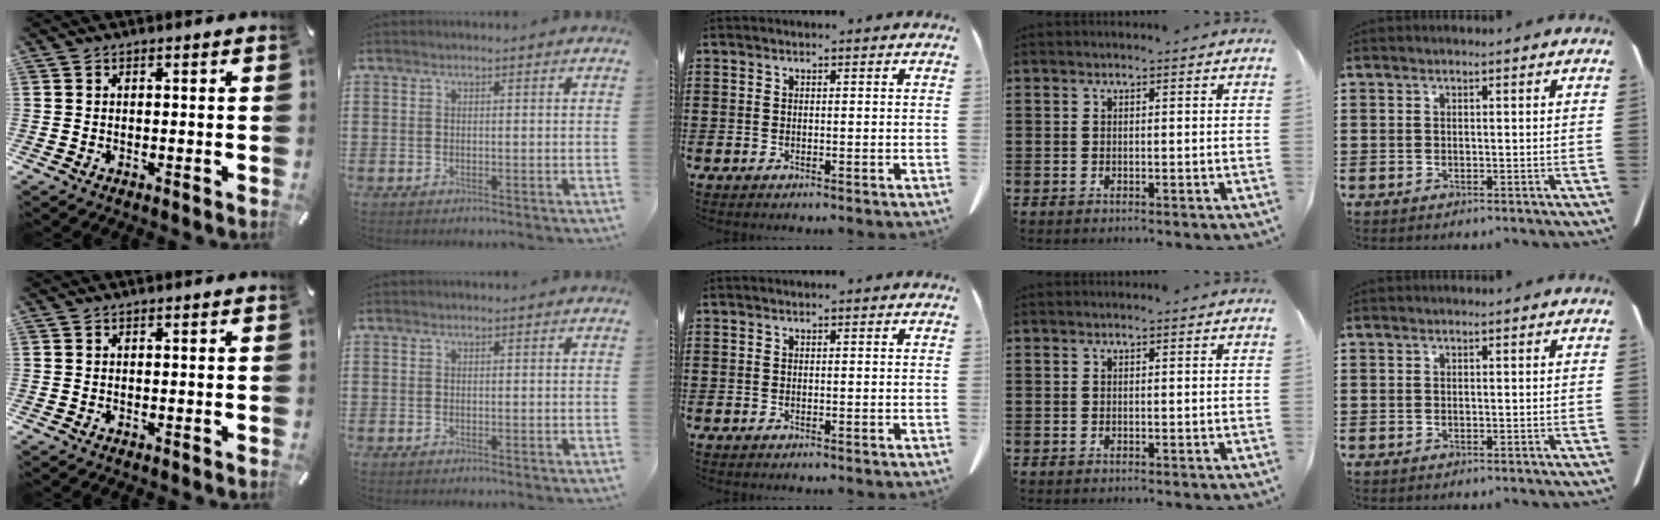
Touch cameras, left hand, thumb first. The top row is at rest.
{}